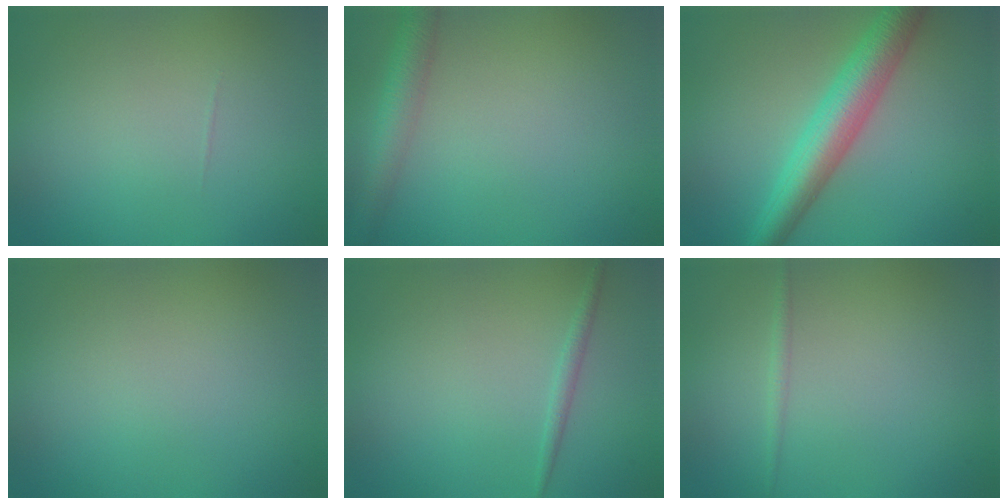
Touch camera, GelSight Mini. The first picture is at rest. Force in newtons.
{"total": 3.0, "press": 3.0, "slide": 0.1}
{"total": 5.9, "press": 5.9, "slide": 0.1}
{"total": 0.0}
{"total": 0.9, "press": 0.9, "slide": 0.0}
{"total": 0.7, "press": 0.7, "slide": 0.1}